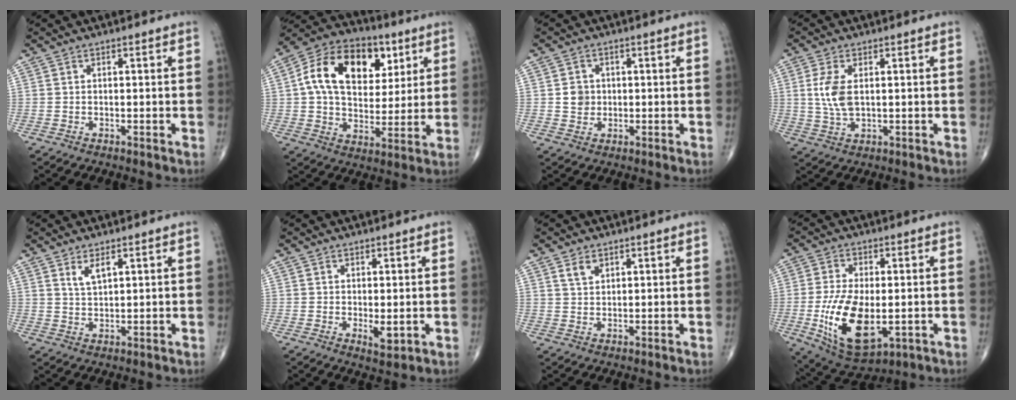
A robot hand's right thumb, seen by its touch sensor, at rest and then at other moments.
{"total": 19.8, "force": [5.9, 13.0, 13.6], "torque": [-0.203, 0.002, 0.092]}
{"total": 3.3, "force": [0.2, 3.0, 1.3], "torque": [-0.006, 0.003, 0.003]}
{"total": 6.2, "force": [0.9, 3.2, 5.3], "torque": [-0.118, -0.003, 0.020]}
{"total": 3.3, "force": [1.9, 1.3, 2.5], "torque": [-0.044, -0.011, 0.040]}
{"total": 2.9, "force": [-0.3, 1.0, 2.7], "torque": [-0.041, -0.010, 0.001]}
{"total": 2.6, "force": [1.6, 1.5, 1.4], "torque": [-0.020, -0.006, 0.034]}
{"total": 15.4, "force": [-2.8, 7.7, 13.0], "torque": [-0.239, -0.014, -0.030]}